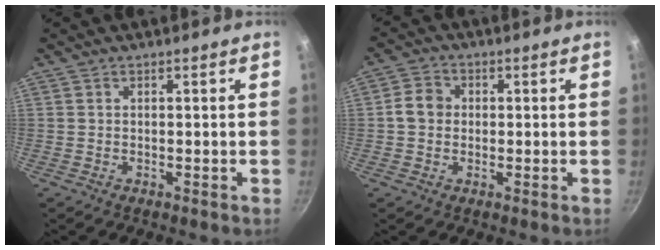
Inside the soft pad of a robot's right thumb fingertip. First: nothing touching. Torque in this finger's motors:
{"motor_torque": [0.53, 1.03, 0.41, -0.26, 0.01]}